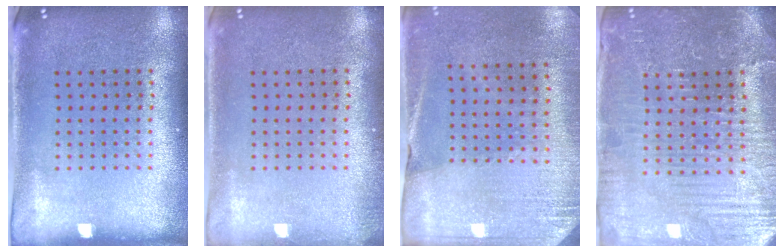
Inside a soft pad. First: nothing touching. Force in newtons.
{"total": 0.7, "press": 0.7, "slide": 0.2}
{"total": 2.7, "press": 2.6, "slide": 0.9}
{"total": 4.3, "press": 4.2, "slide": 1.3}